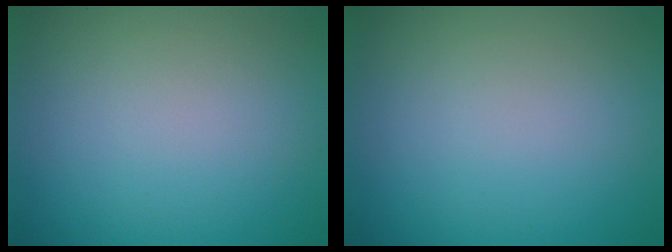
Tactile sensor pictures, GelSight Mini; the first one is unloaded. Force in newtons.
{"total": 0.0}